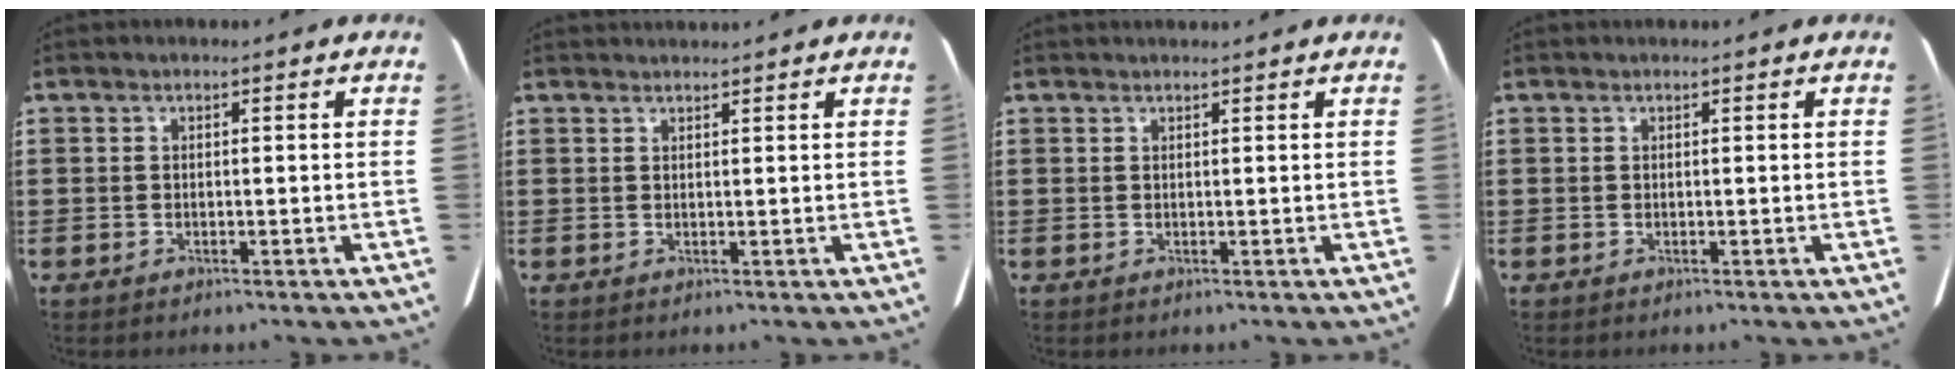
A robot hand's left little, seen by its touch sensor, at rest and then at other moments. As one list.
[{"total": 1.1, "force": [1.1, 0.0, 0.1], "torque": [0.006, -0.003, 0.019]}, {"total": 0.7, "force": [0.7, -0.1, 0.1], "torque": [-0.003, 0.000, 0.014]}, {"total": 0.0}]